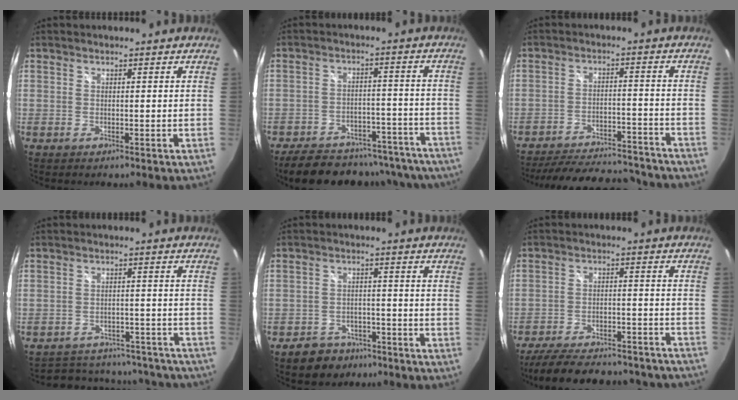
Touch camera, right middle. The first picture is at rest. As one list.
[{"total": 24.3, "force": [-20.6, 9.2, 9.0], "torque": [-0.166, 0.026, -0.245]}, {"total": 24.0, "force": [-21.1, 6.5, 9.4], "torque": [-0.182, 0.003, -0.271]}, {"total": 20.6, "force": [-18.0, 7.9, 6.0], "torque": [-0.117, 0.038, -0.207]}, {"total": 7.4, "force": [-5.2, 4.8, 2.1], "torque": [-0.059, 0.018, -0.067]}, {"total": 27.8, "force": [-24.4, 7.0, 11.3], "torque": [-0.212, -0.011, -0.312]}]